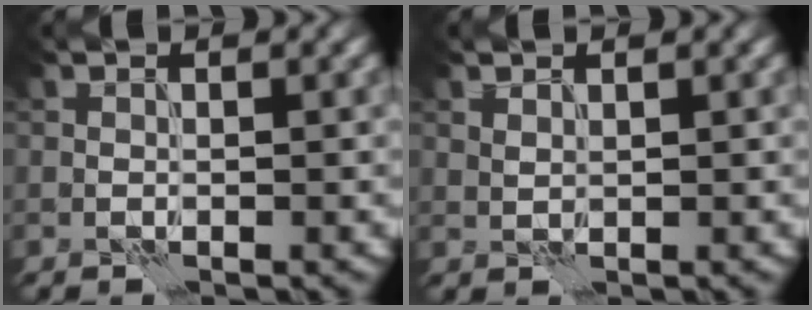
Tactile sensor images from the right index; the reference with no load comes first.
{"total": 0.6, "force": [0.6, 0.2, 0.1], "torque": [-0.008, -0.003, 0.015]}